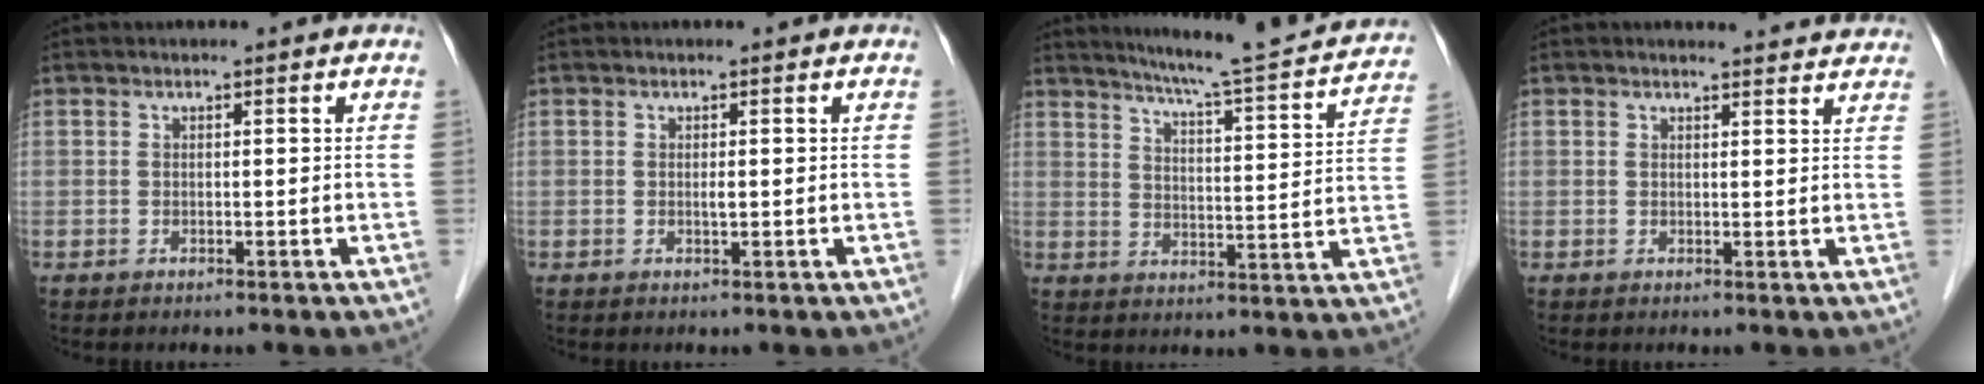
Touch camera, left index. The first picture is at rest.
{"total": 0.6, "force": [0.1, 0.1, 0.6], "torque": [-0.015, -0.002, 0.000]}
{"total": 16.9, "force": [15.6, 0.3, 6.5], "torque": [-0.101, -0.028, 0.199]}
{"total": 5.7, "force": [5.6, 0.8, 0.7], "torque": [-0.002, 0.000, 0.046]}